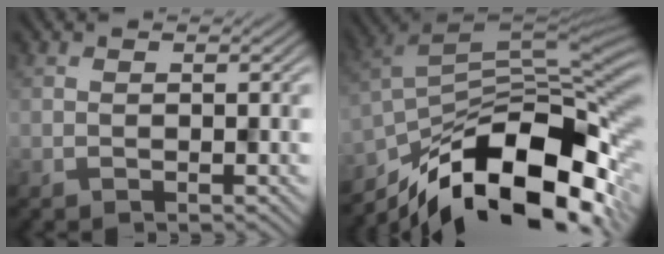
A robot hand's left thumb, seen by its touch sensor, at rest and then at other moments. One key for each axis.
{"total": 16.1, "fx": -9.4, "fy": 6.4, "fz": 11.4, "tx": -0.214, "ty": -0.007, "tz": -0.169}